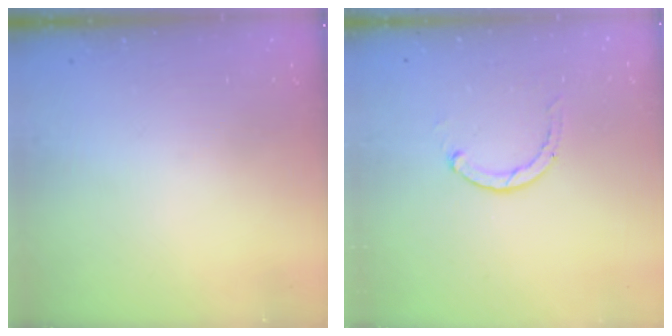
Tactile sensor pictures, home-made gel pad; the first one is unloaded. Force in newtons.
{"total": 2.8, "press": 2.8, "slide": 0.5}